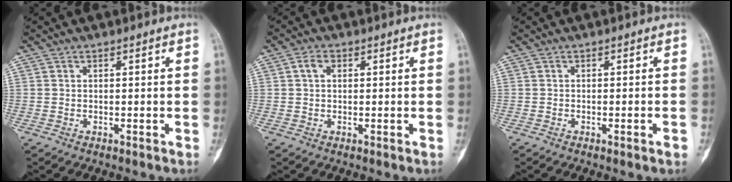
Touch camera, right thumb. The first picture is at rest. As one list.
[{"total": 2.3, "force": [0.6, 1.5, 1.5], "torque": [-0.025, 0.009, 0.010]}, {"total": 1.6, "force": [-0.8, 0.2, 1.4], "torque": [-0.025, 0.003, -0.008]}]